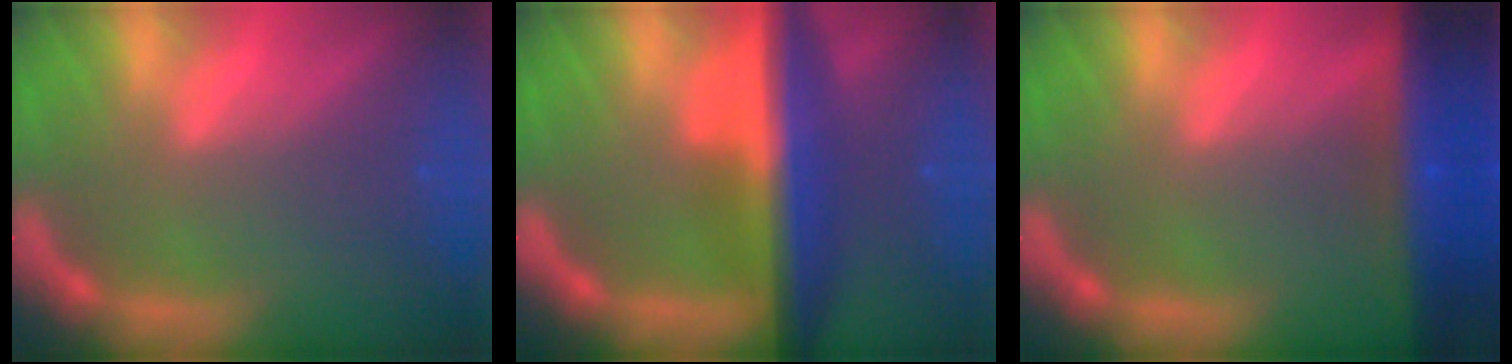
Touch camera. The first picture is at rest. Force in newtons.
{"total": 9.5}
{"total": 10.0}